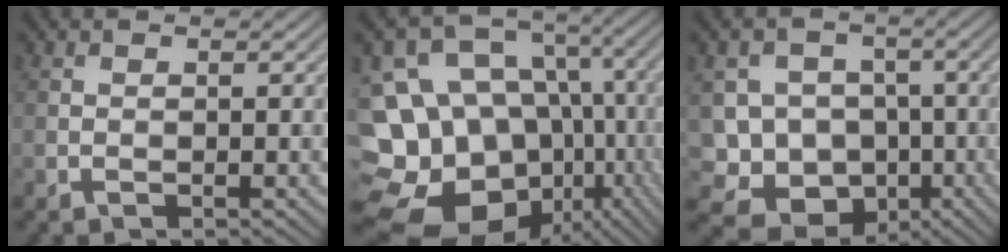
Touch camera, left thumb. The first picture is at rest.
{"total": 20.4, "force": [-5.1, 16.5, 10.7], "torque": [-0.236, 0.003, -0.050]}
{"total": 12.3, "force": [-3.5, 11.0, 4.3], "torque": [-0.122, -0.012, -0.077]}